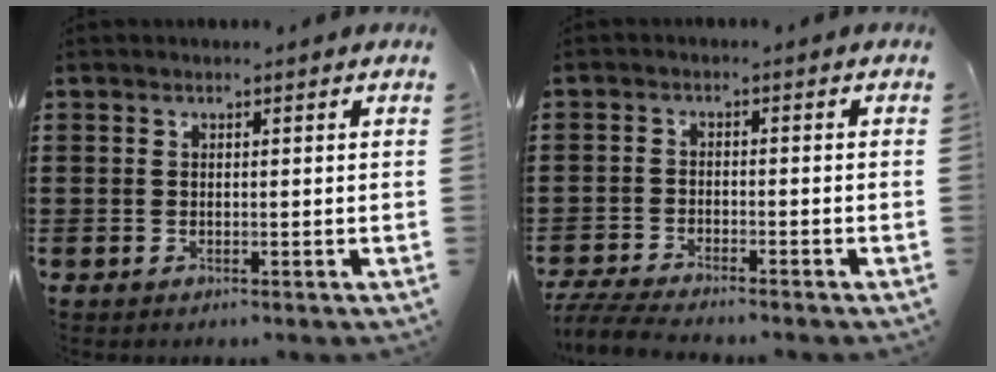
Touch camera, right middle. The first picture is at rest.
{"total": 4.0, "force": [-3.8, 0.0, 1.2], "torque": [-0.042, -0.015, -0.081]}